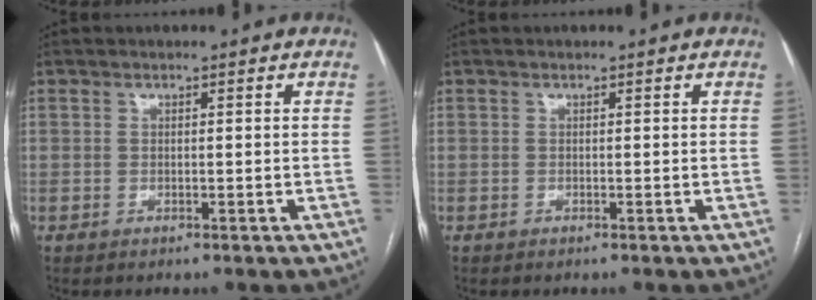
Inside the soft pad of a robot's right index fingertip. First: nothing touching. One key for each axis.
{"total": 0.0}